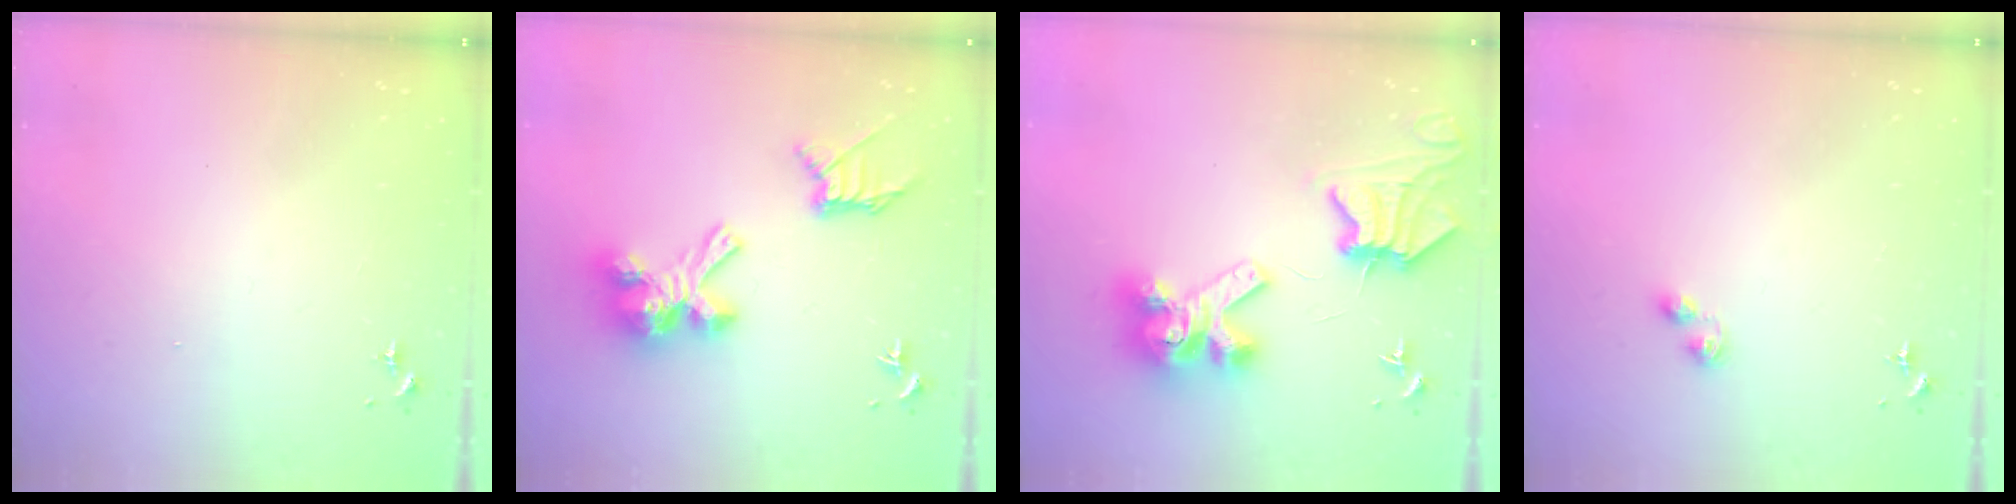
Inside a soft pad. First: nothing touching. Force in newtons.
{"total": 18.8, "press": 18.8, "slide": 1.2}
{"total": 12.6, "press": 12.6, "slide": 1.4}
{"total": 3.4, "press": 3.4, "slide": 0.4}